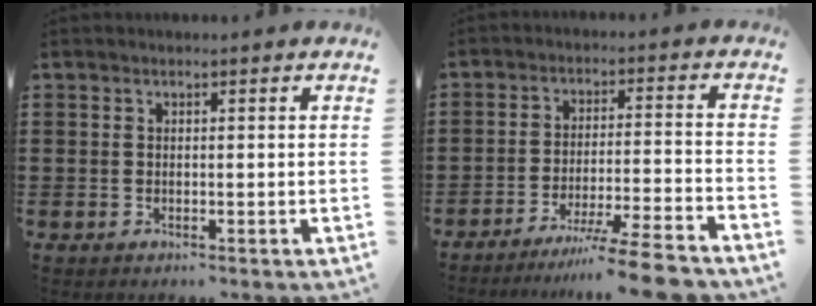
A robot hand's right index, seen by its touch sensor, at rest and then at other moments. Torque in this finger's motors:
{"motor_torque": [1.24, -0.90, 0.67, 0.21]}